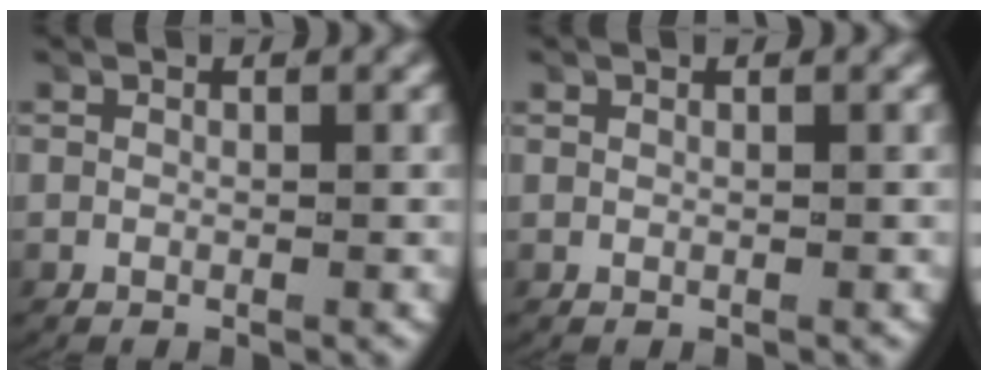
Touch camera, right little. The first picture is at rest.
{"total": 0.0}